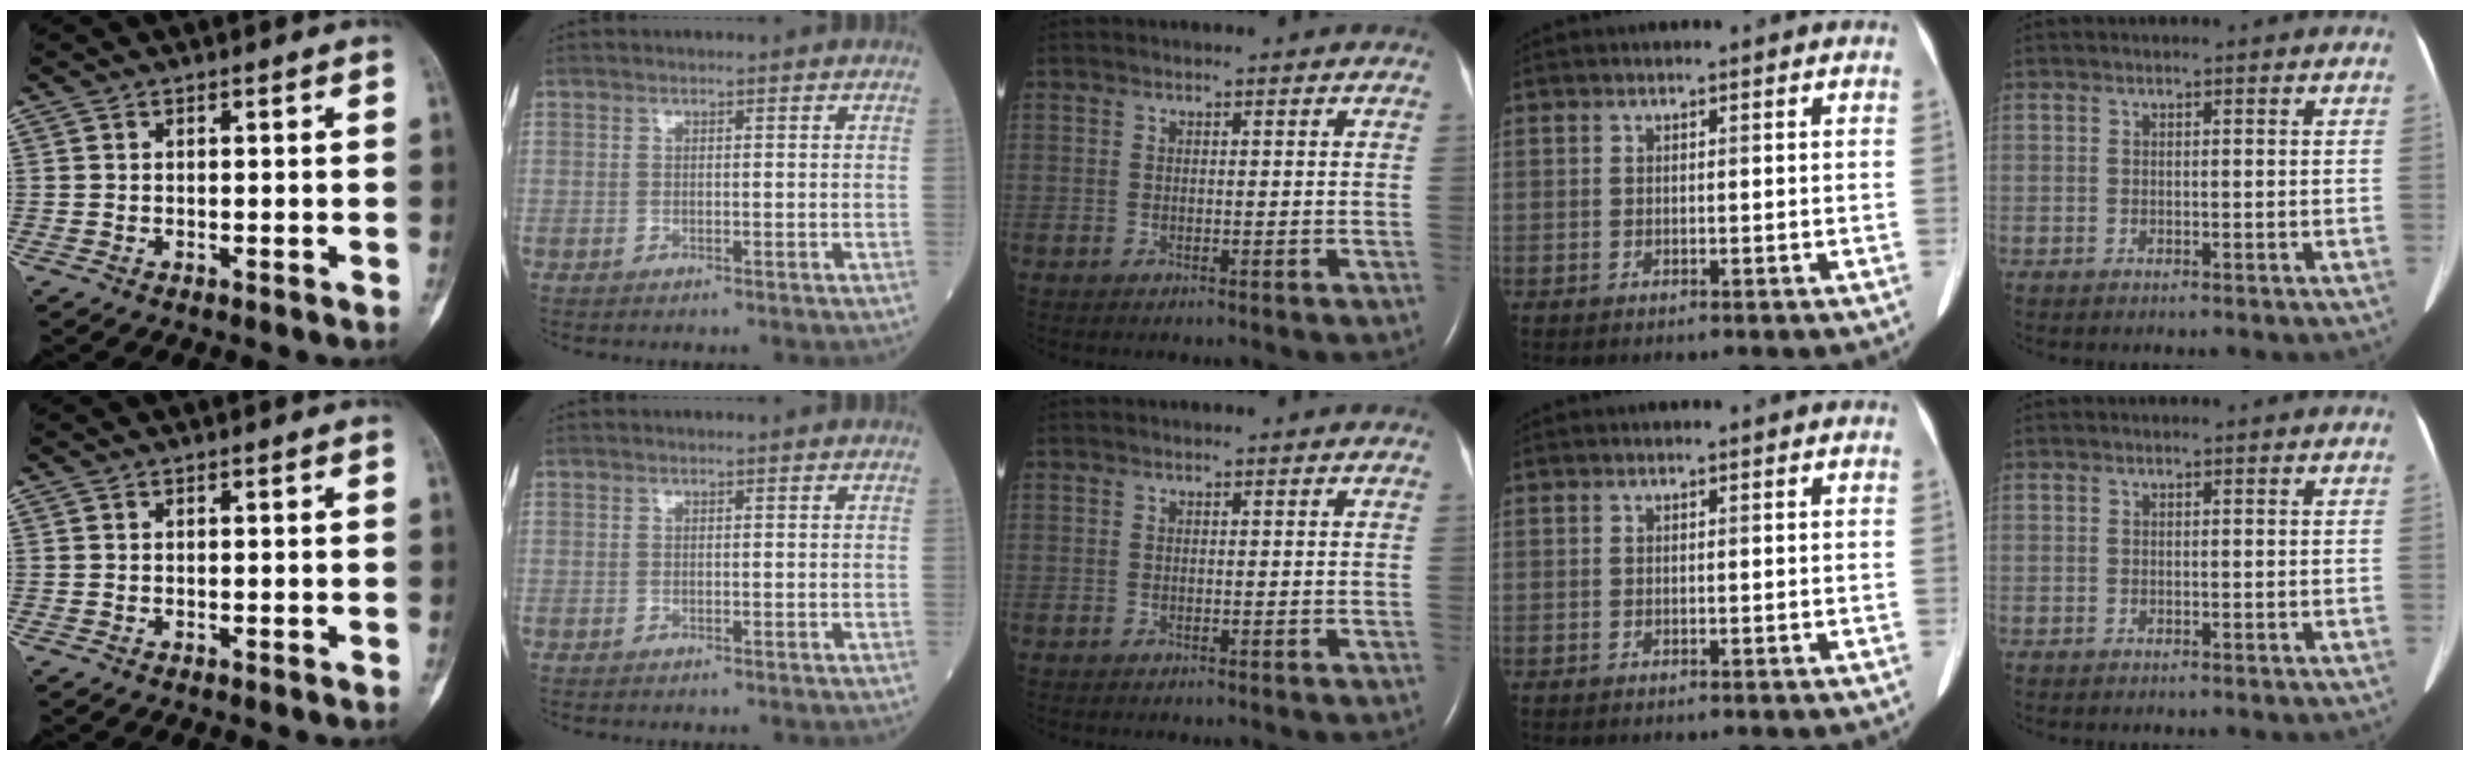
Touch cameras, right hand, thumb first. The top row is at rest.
{}